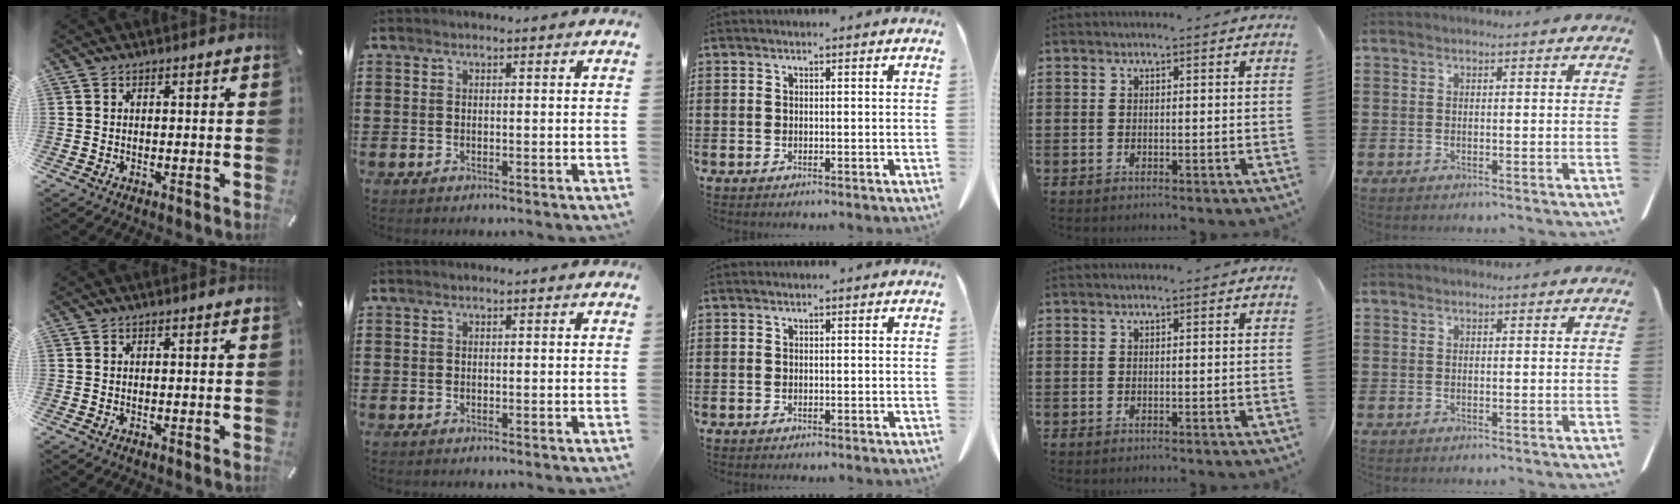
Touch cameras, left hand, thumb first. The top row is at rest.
{}